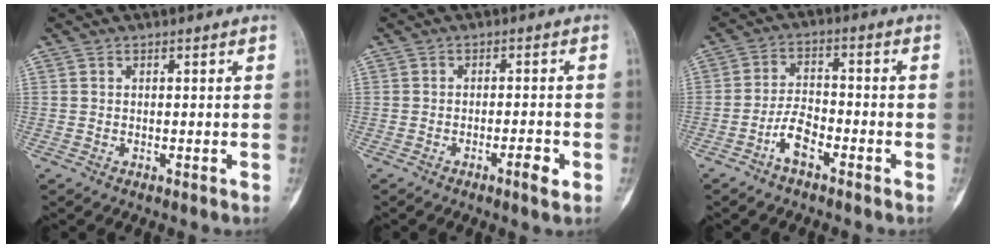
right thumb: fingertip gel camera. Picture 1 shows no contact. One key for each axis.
{"total": 3.3, "fx": -1.6, "fy": 0.6, "fz": 2.8, "tx": -0.046, "ty": 0.006, "tz": -0.026}
{"total": 5.5, "fx": -3.2, "fy": 2.5, "fz": 3.7, "tx": -0.064, "ty": 0.027, "tz": -0.064}